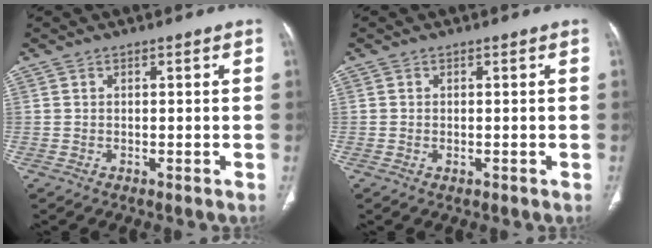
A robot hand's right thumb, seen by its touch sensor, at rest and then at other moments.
{"total": 0.5, "force": [-0.1, 0.4, 0.4], "torque": [-0.009, 0.000, 0.001]}